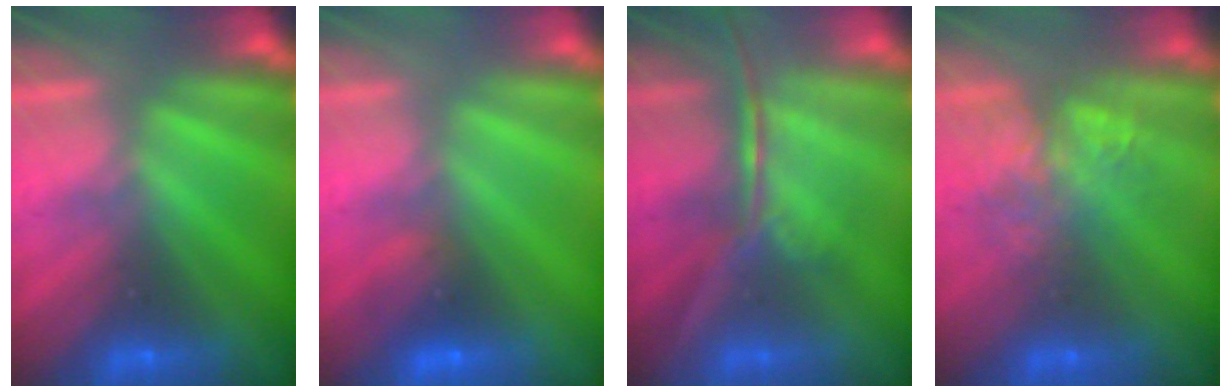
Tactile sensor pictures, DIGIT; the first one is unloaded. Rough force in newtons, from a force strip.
{"total": 1.4}
{"total": 1.6}
{"total": 7.7}